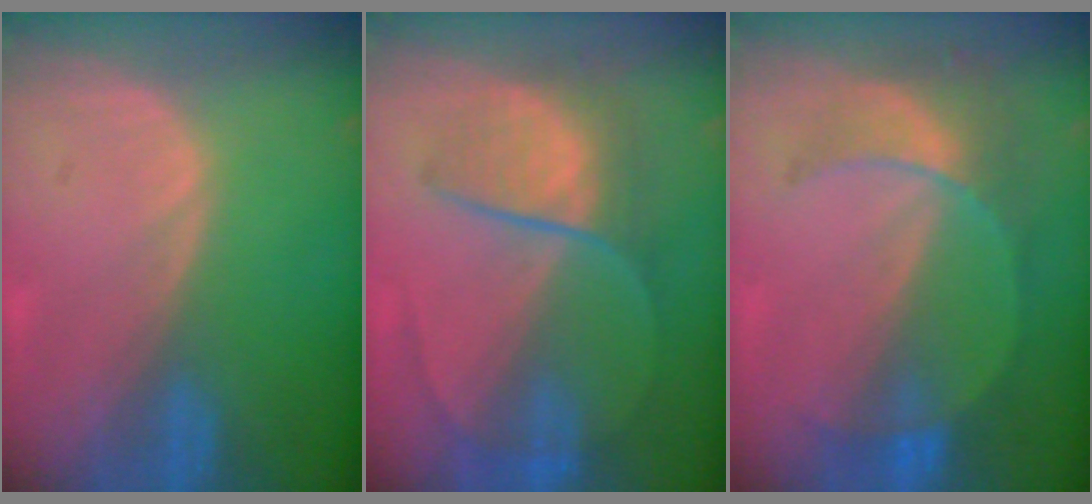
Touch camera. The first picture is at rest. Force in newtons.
{"total": 7.3, "press": 6.8, "slide": 2.6}
{"total": 7.8, "press": 6.7, "slide": 3.9}